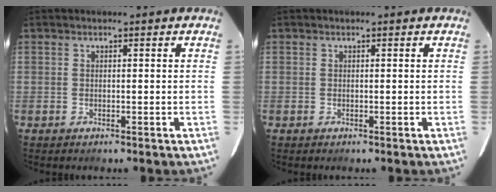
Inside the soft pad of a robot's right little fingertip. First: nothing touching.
{"total": 0.0}